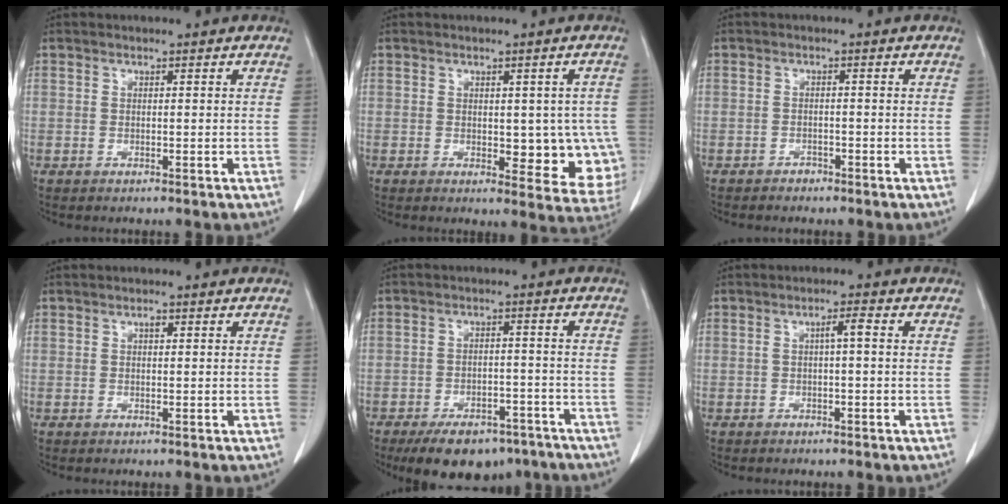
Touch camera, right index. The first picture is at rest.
{"total": 10.1, "force": [-0.8, 5.1, 8.7], "torque": [-0.084, -0.001, 0.002]}
{"total": 1.2, "force": [-1.0, 0.6, 0.1], "torque": [0.000, 0.003, -0.016]}
{"total": 0.7, "force": [0.3, 0.3, 0.5], "torque": [-0.010, 0.001, 0.004]}
{"total": 12.7, "force": [-9.5, 5.9, 6.0], "torque": [-0.084, 0.005, -0.136]}
{"total": 2.0, "force": [0.2, 0.1, 2.0], "torque": [-0.034, 0.005, 0.002]}